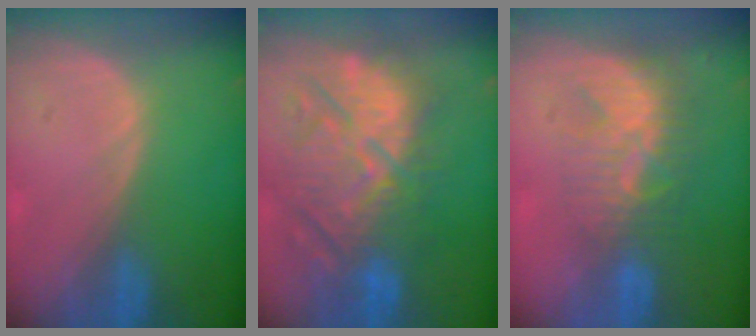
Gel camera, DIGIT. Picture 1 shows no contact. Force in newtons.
{"total": 12.6, "press": 12.0, "slide": 3.8}
{"total": 8.9, "press": 7.7, "slide": 4.6}